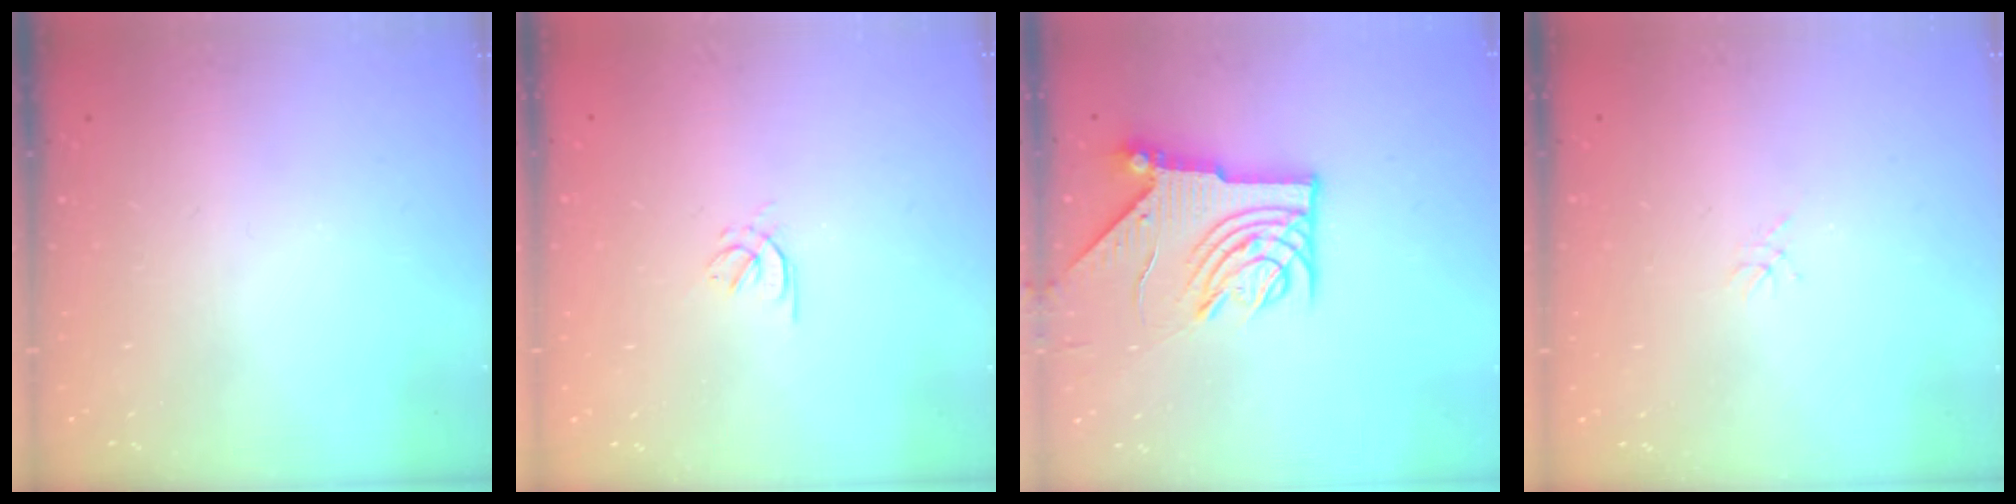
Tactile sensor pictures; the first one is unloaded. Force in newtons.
{"total": 2.2, "press": 2.1, "slide": 0.7}
{"total": 10.9, "press": 10.9, "slide": 1.2}
{"total": 0.0}